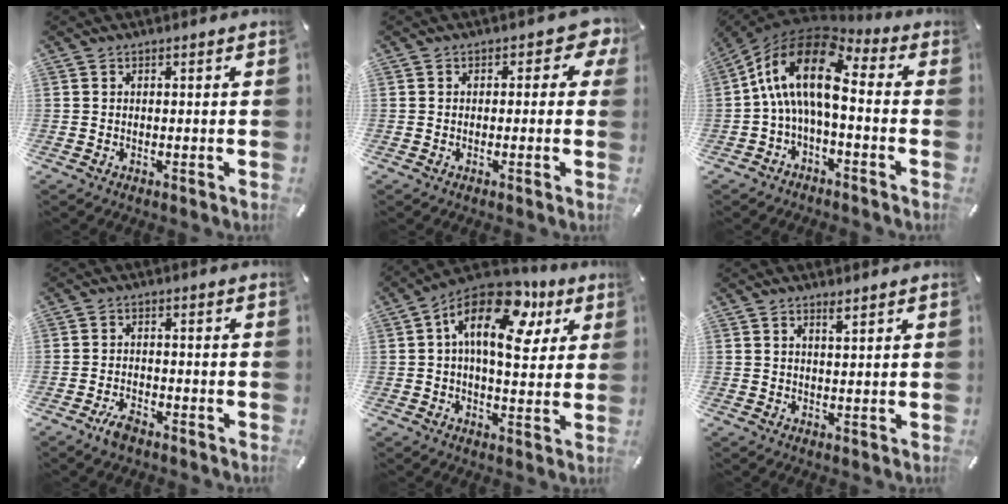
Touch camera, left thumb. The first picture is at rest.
{"total": 4.6, "force": [0.8, 3.0, 3.4], "torque": [-0.042, 0.004, 0.008]}
{"total": 15.3, "force": [1.8, 7.5, 13.3], "torque": [-0.275, -0.009, 0.027]}
{"total": 3.6, "force": [-2.6, 1.6, 2.0], "torque": [-0.044, 0.010, -0.051]}
{"total": 18.1, "force": [6.4, 9.4, 14.0], "torque": [-0.229, -0.028, 0.104]}
{"total": 1.8, "force": [1.4, 0.2, 1.1], "torque": [-0.024, -0.001, 0.025]}